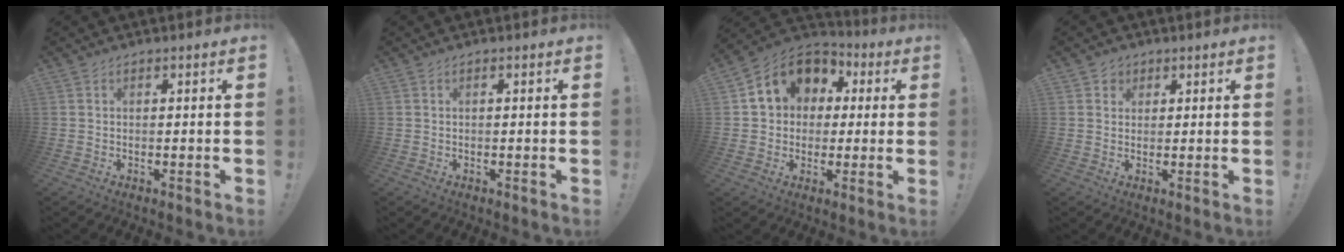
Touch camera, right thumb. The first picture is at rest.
{"total": 0.0}
{"total": 12.2, "force": [3.5, 10.4, 5.2], "torque": [-0.069, -0.010, 0.070]}
{"total": 2.8, "force": [1.4, 2.5, 0.3], "torque": [0.000, -0.006, 0.024]}